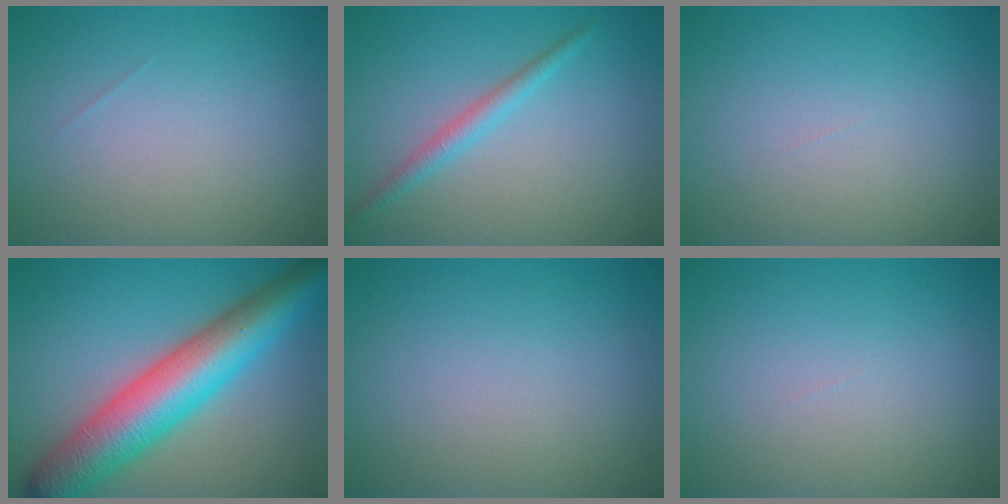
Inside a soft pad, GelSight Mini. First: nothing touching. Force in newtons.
{"total": 2.0, "press": 2.0, "slide": 0.0}
{"total": 0.0}
{"total": 10.5, "press": 10.5, "slide": 0.2}
{"total": 0.0}
{"total": 0.0}